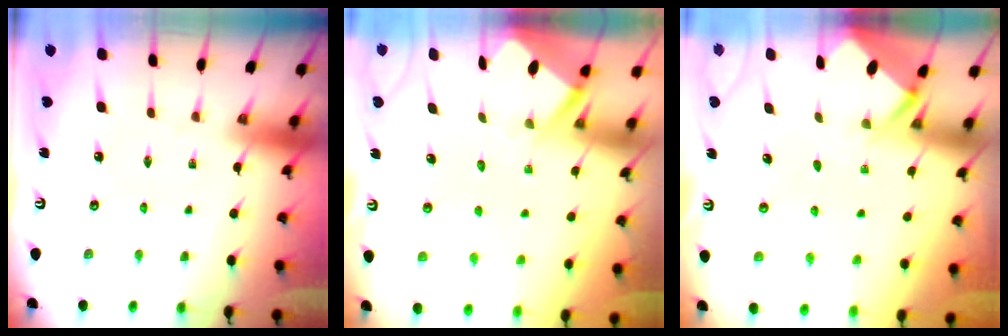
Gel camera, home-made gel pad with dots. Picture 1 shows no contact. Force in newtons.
{"total": 3.5, "press": 3.4, "slide": 0.3}
{"total": 2.8, "press": 2.8, "slide": 0.2}